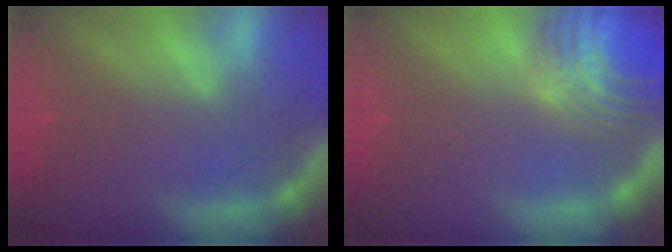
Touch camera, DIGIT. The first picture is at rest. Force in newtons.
{"total": 8.5}